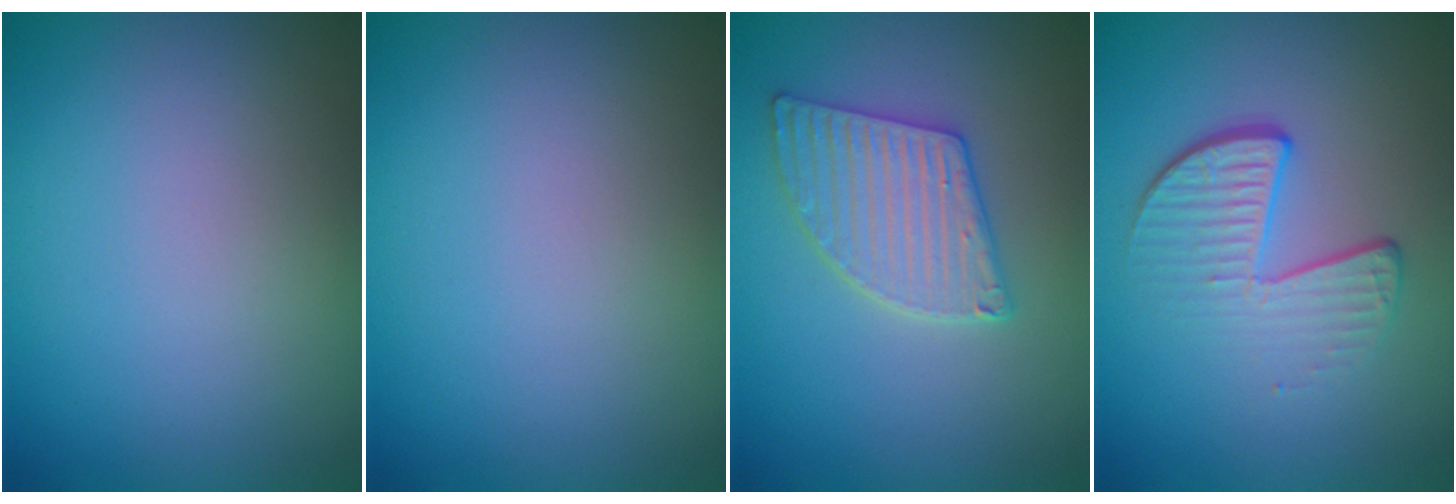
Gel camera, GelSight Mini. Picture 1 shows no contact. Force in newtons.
{"total": 0.0}
{"total": 3.8, "press": 3.6, "slide": 1.2}
{"total": 3.9, "press": 2.5, "slide": 3.0}